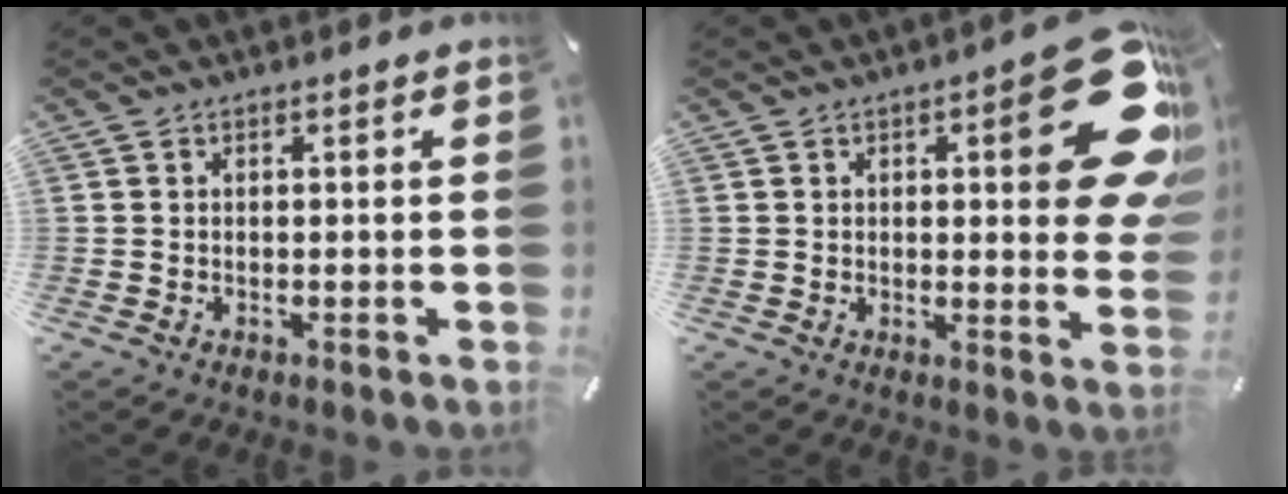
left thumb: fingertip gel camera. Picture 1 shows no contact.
{"total": 22.1, "force": [7.4, 8.2, 19.1], "torque": [-0.217, -0.056, 0.117]}